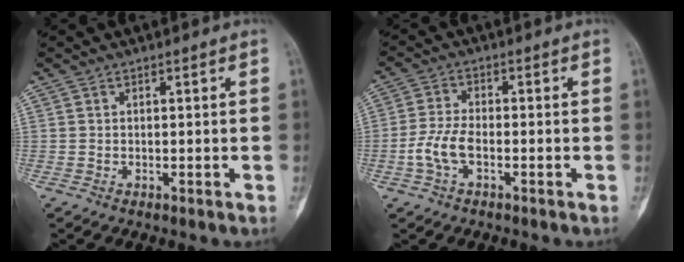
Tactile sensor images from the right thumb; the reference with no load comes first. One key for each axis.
{"total": 5.6, "fx": -1.9, "fy": 2.7, "fz": 4.5, "tx": -0.106, "ty": 0.017, "tz": -0.038}